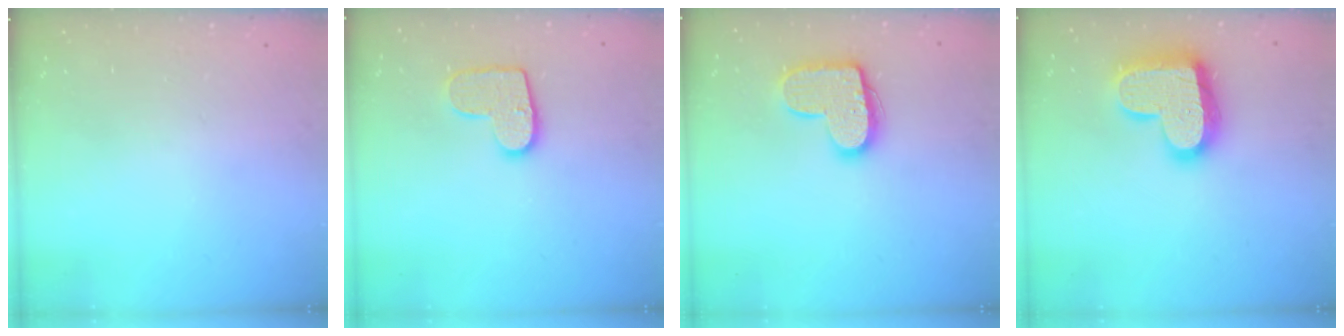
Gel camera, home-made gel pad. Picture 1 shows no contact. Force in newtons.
{"total": 10.4, "press": 10.4, "slide": 0.5}
{"total": 13.7, "press": 13.7, "slide": 0.6}
{"total": 19.2, "press": 19.2, "slide": 1.3}